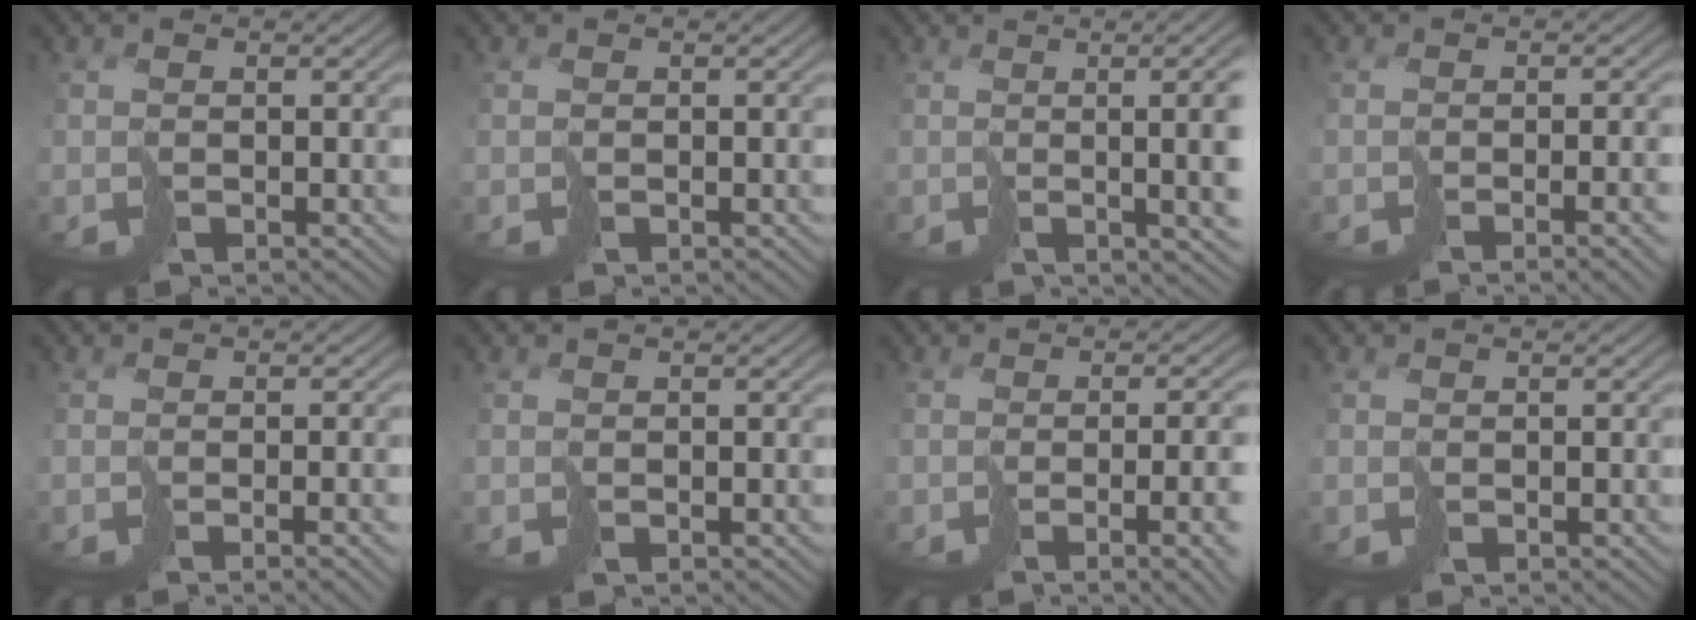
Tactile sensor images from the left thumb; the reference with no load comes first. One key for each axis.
{"total": 0.0}
{"total": 15.7, "fx": 0.5, "fy": 6.4, "fz": 14.4, "tx": -0.163, "ty": 0.029, "tz": 0.023}
{"total": 5.9, "fx": -1.7, "fy": 1.6, "fz": 5.4, "tx": -0.066, "ty": -0.008, "tz": -0.020}
{"total": 3.6, "fx": -1.1, "fy": 0.7, "fz": 3.4, "tx": -0.047, "ty": -0.001, "tz": -0.020}
{"total": 0.0}
{"total": 11.2, "fx": -2.7, "fy": 4.2, "fz": 10.1, "tx": -0.113, "ty": -0.018, "tz": -0.025}
{"total": 0.0}